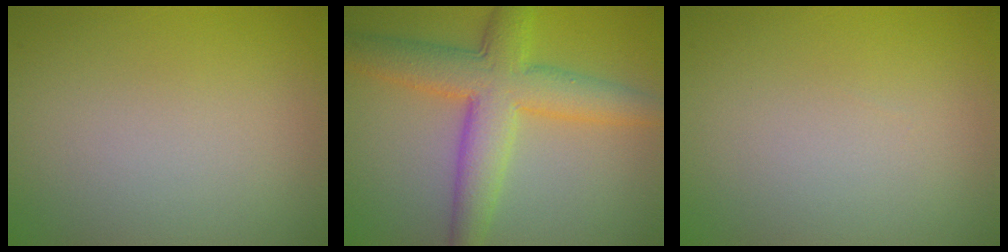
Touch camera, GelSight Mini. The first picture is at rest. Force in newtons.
{"total": 7.0, "press": 7.0, "slide": 0.1}
{"total": 0.0}